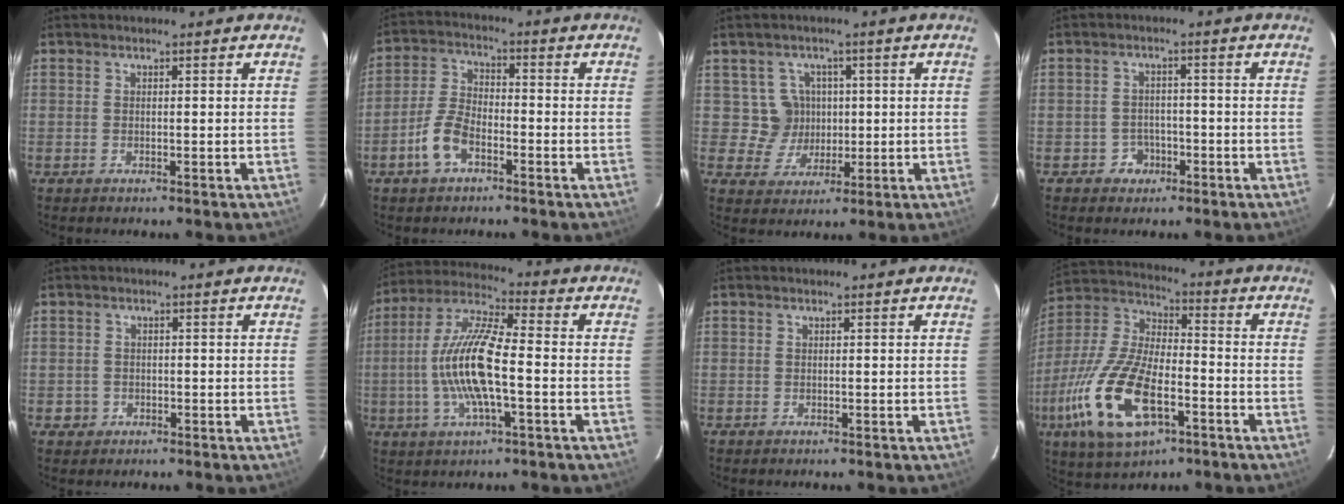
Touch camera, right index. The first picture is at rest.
{"total": 7.1, "force": [-3.9, 3.6, 4.8], "torque": [-0.109, 0.009, -0.075]}
{"total": 5.6, "force": [0.7, 5.6, 0.4], "torque": [-0.016, 0.018, 0.022]}
{"total": 3.7, "force": [-1.9, 3.2, 0.3], "torque": [-0.010, 0.014, -0.027]}
{"total": 2.4, "force": [-0.7, 2.3, 0.1], "torque": [-0.002, 0.009, -0.006]}
{"total": 14.3, "force": [-2.3, 3.2, 13.7], "torque": [-0.278, 0.003, -0.051]}
{"total": 0.0}
{"total": 20.6, "force": [-8.5, 8.8, 16.6], "torque": [-0.364, -0.026, -0.157]}